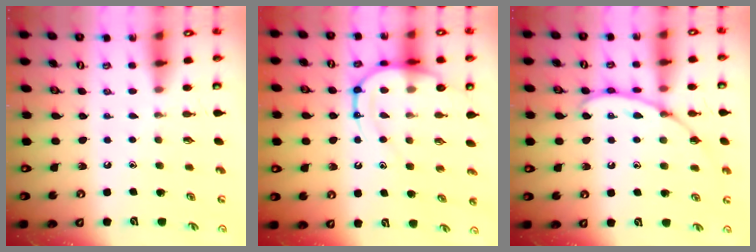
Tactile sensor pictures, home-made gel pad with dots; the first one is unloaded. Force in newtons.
{"total": 13.5, "press": 13.5, "slide": 0.8}
{"total": 11.6, "press": 11.5, "slide": 0.8}